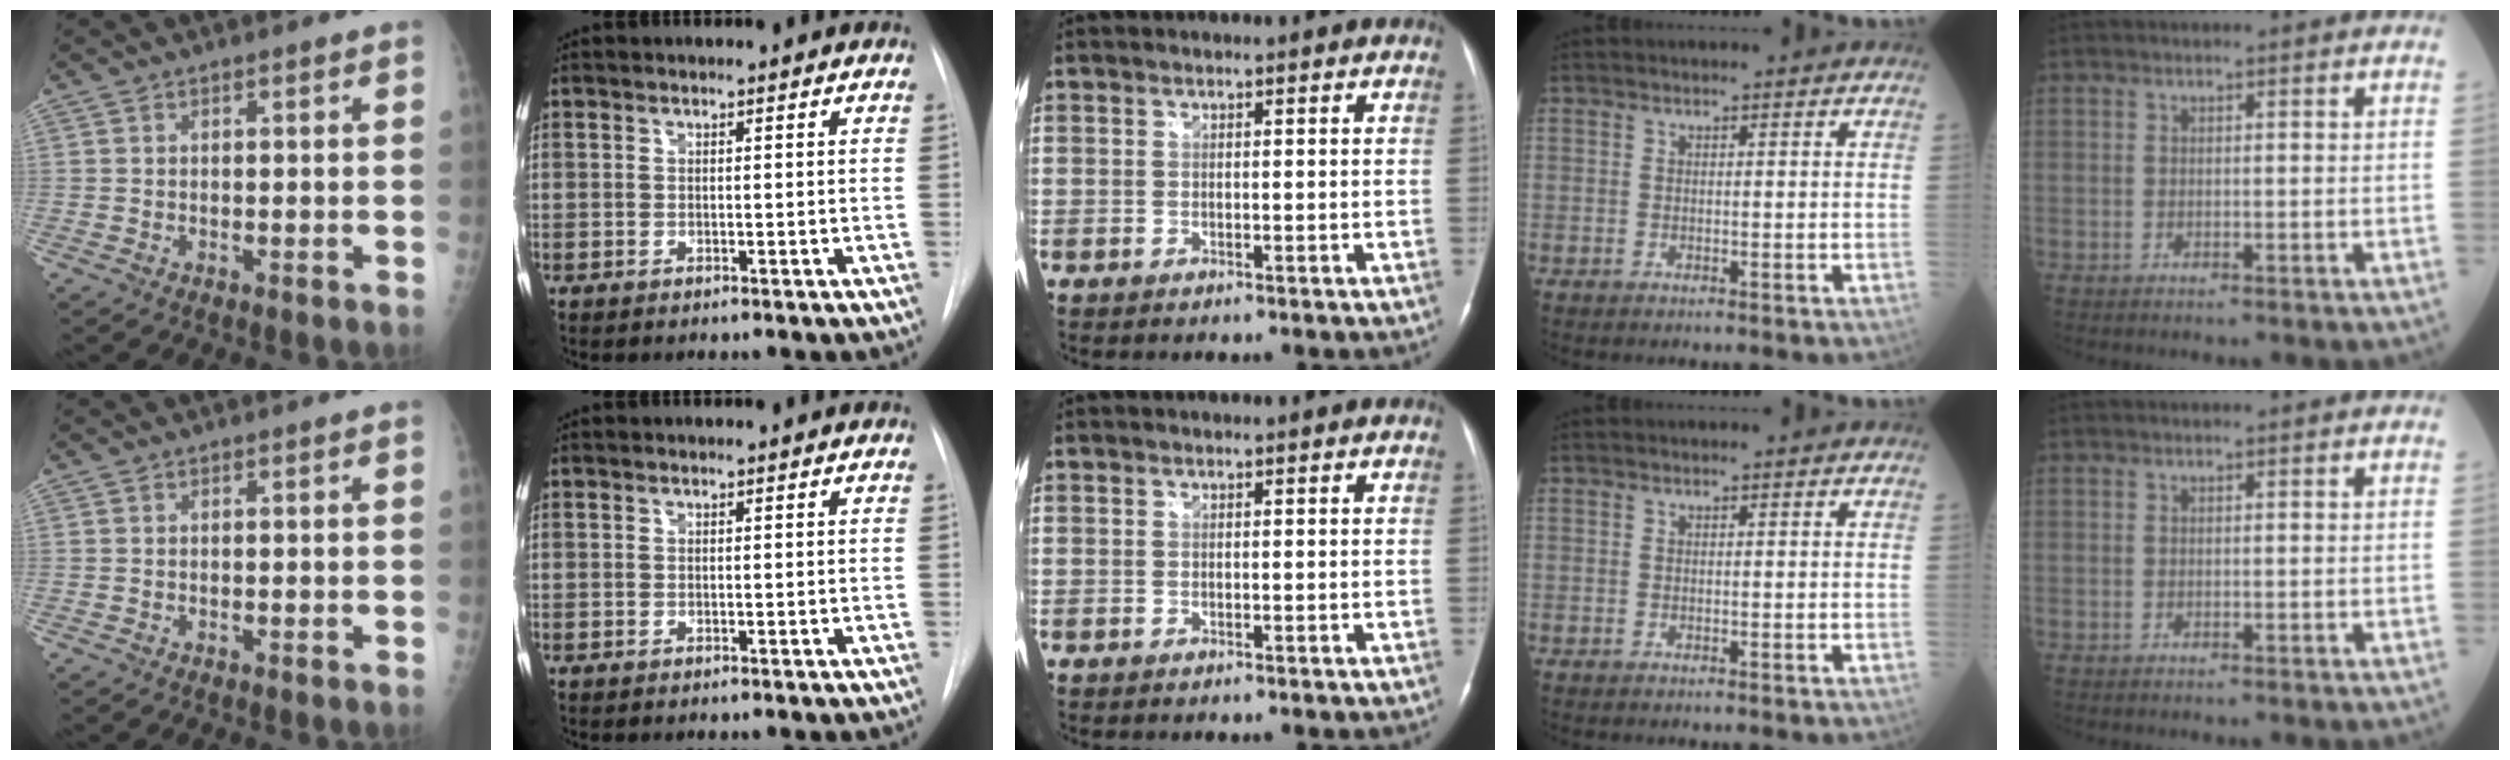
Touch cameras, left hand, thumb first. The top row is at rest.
{}